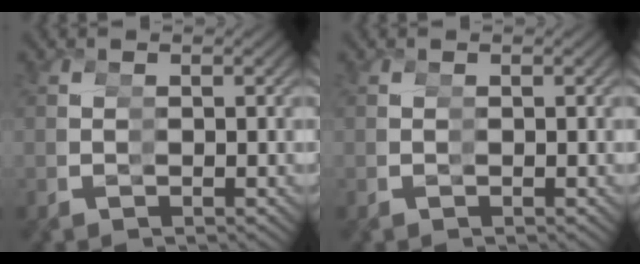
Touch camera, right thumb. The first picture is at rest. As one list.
[{"total": 0.0}]